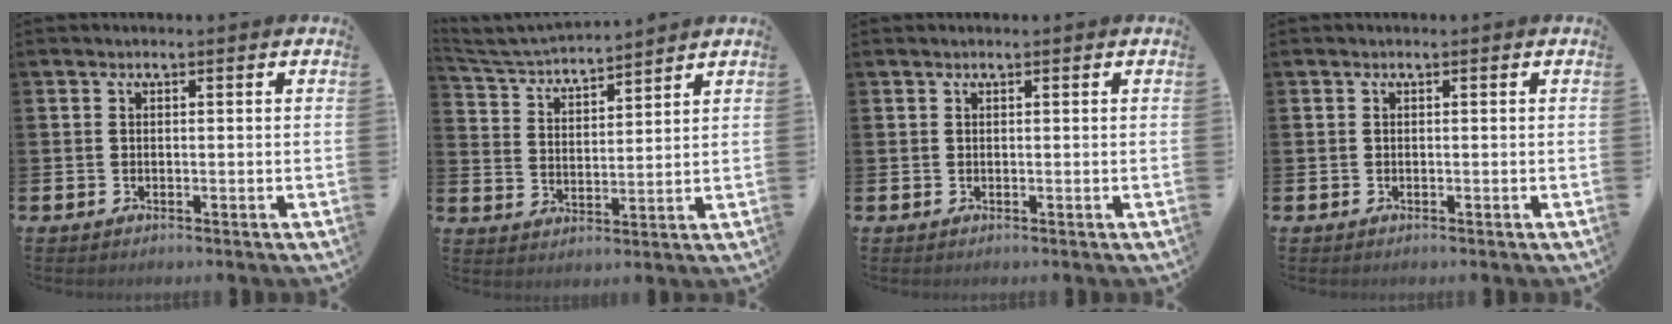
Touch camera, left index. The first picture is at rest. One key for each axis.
{"total": 4.4, "fx": 4.4, "fy": 0.4, "fz": 0.4, "tx": -0.033, "ty": -0.035, "tz": 0.074}
{"total": 0.0}
{"total": 0.0}